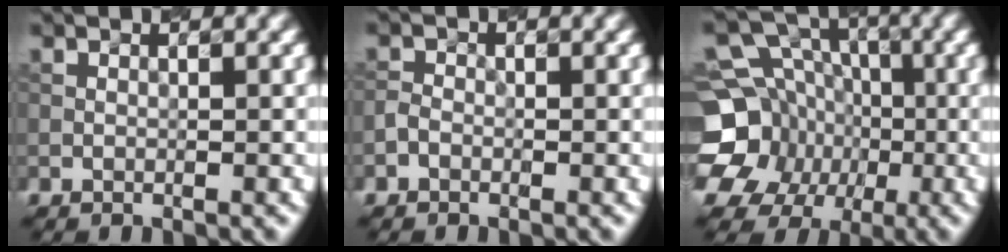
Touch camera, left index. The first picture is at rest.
{"total": 1.1, "force": [-0.6, 0.8, 0.3], "torque": [-0.004, 0.001, -0.017]}
{"total": 14.5, "force": [-4.0, 12.9, 5.2], "torque": [-0.131, -0.008, -0.077]}